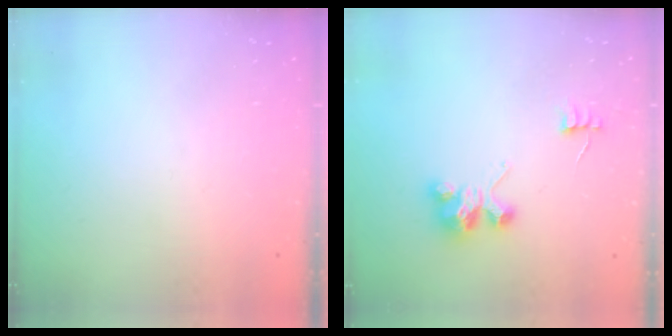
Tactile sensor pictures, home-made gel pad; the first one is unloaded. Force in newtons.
{"total": 3.6, "press": 3.6, "slide": 0.0}